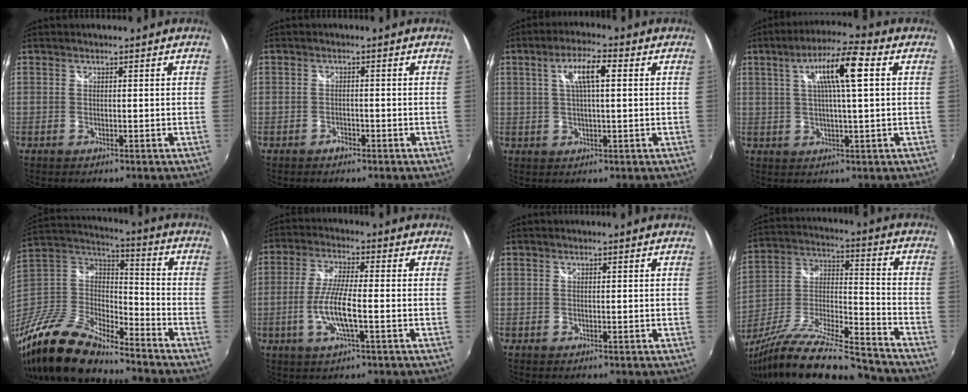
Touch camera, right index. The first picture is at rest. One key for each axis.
{"total": 1.4, "fx": -1.0, "fy": 0.8, "fz": 0.3, "tx": -0.006, "ty": 0.000, "tz": -0.018}
{"total": 6.4, "fx": 1.7, "fy": 1.4, "fz": 6.1, "tx": -0.113, "ty": 0.010, "tz": 0.031}
{"total": 10.1, "fx": 2.8, "fy": 1.1, "fz": 9.6, "tx": -0.169, "ty": 0.018, "tz": 0.046}
{"total": 22.4, "fx": -17.5, "fy": 7.6, "fz": 11.8, "tx": -0.257, "ty": -0.019, "tz": -0.326}
{"total": 8.1, "fx": -2.3, "fy": 1.1, "fz": 7.7, "tx": -0.160, "ty": -0.006, "tz": -0.045}
{"total": 0.0}
{"total": 25.0, "fx": -20.7, "fy": 3.3, "fz": 13.7, "tx": -0.245, "ty": -0.035, "tz": -0.342}